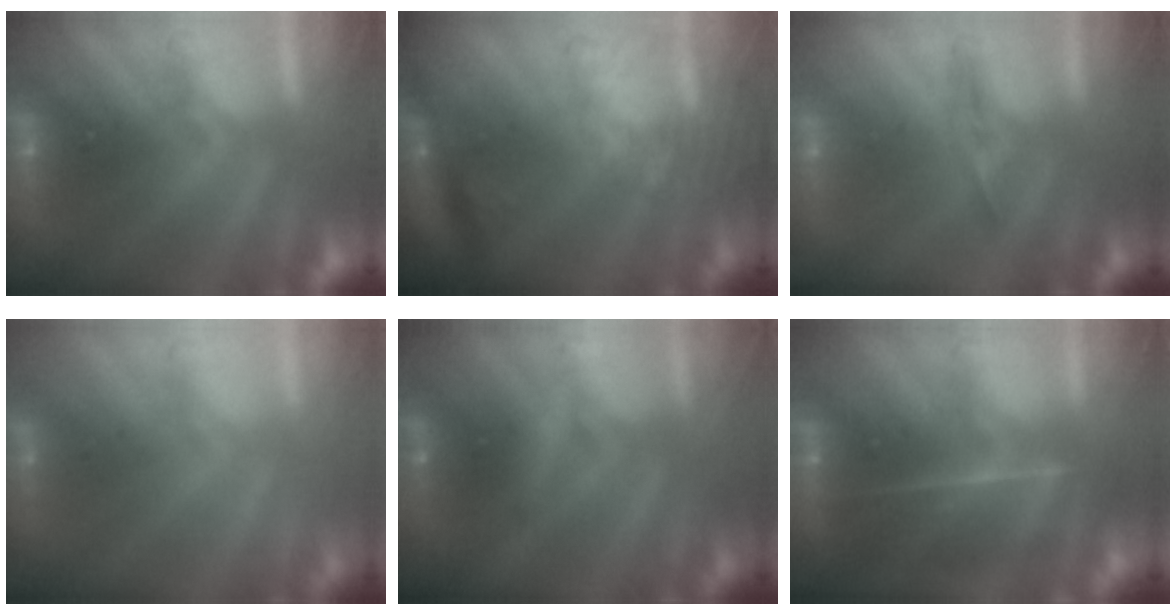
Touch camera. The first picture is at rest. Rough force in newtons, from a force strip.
{"total": 9.1}
{"total": 1.0}
{"total": 2.5}
{"total": 2.6}
{"total": 7.5}